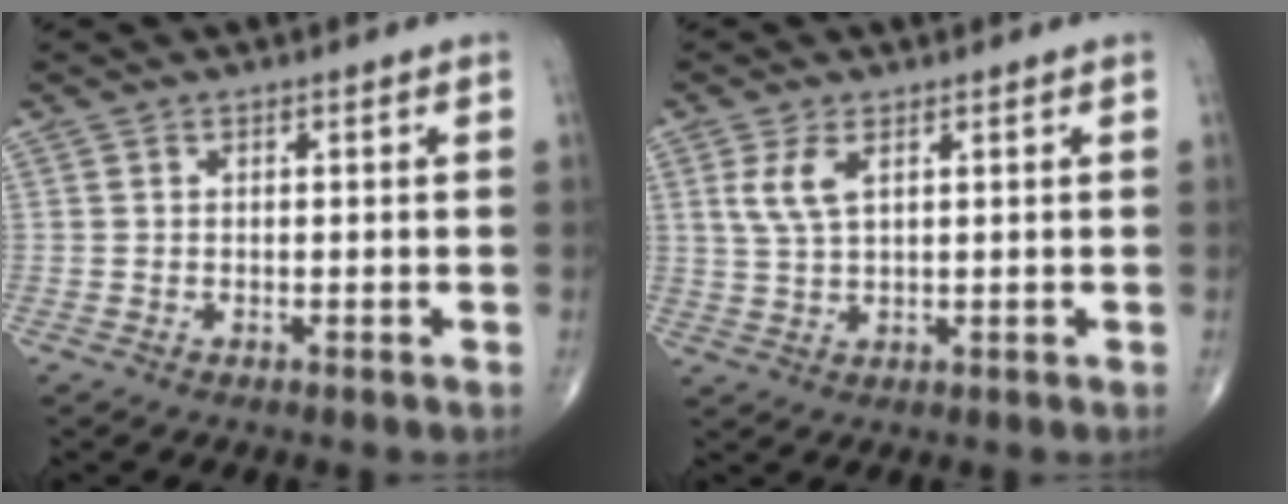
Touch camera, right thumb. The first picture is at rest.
{"total": 4.4, "force": [1.7, 1.8, 3.6], "torque": [-0.080, -0.001, 0.041]}